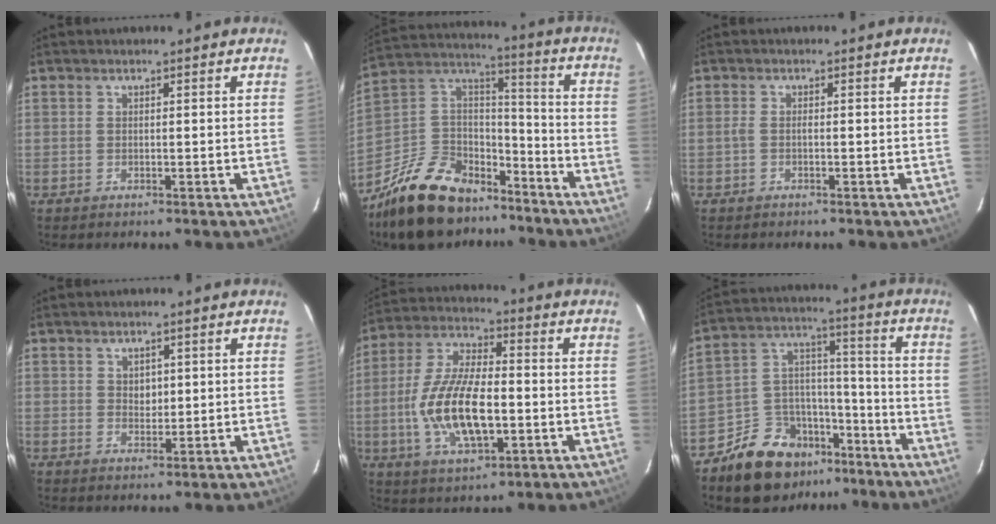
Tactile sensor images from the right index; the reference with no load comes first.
{"total": 21.3, "force": [-15.0, 12.0, 9.3], "torque": [-0.214, 0.044, -0.234]}
{"total": 0.8, "force": [-0.4, 0.1, 0.7], "torque": [-0.014, 0.003, -0.009]}
{"total": 2.3, "force": [0.8, 1.9, 1.0], "torque": [-0.010, 0.003, 0.016]}
{"total": 15.4, "force": [-3.0, 6.5, 13.6], "torque": [-0.283, -0.001, -0.054]}
{"total": 15.1, "force": [-10.4, 9.4, 5.4], "torque": [-0.115, 0.059, -0.153]}